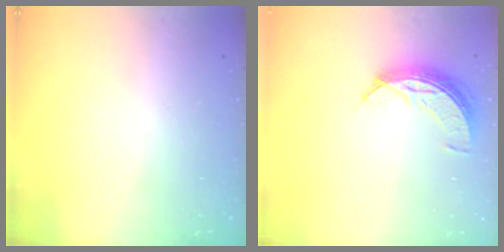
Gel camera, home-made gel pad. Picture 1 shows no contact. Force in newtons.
{"total": 8.2, "press": 8.1, "slide": 0.3}